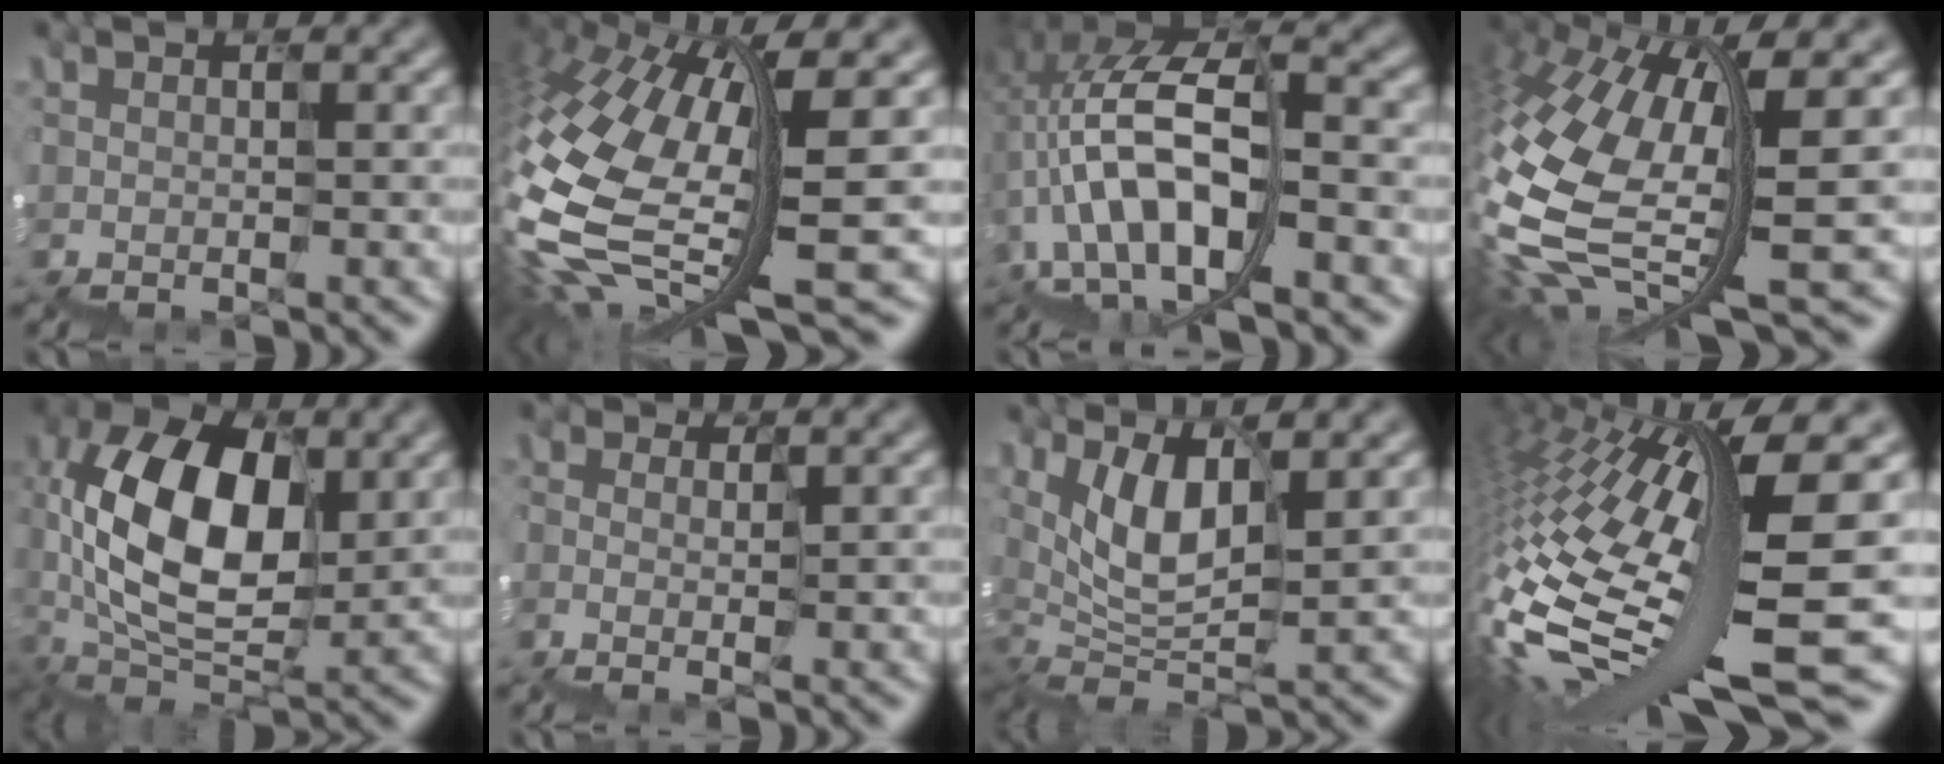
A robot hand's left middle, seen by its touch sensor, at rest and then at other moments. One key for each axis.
{"total": 11.1, "fx": -0.9, "fy": 4.2, "fz": 10.3, "tx": -0.272, "ty": -0.018, "tz": -0.001}
{"total": 8.5, "fx": -1.2, "fy": 4.4, "fz": 7.2, "tx": -0.151, "ty": 0.018, "tz": -0.031}
{"total": 10.2, "fx": -0.3, "fy": 3.7, "fz": 9.5, "tx": -0.250, "ty": -0.018, "tz": 0.008}
{"total": 8.4, "fx": 0.5, "fy": 5.3, "fz": 6.5, "tx": -0.148, "ty": 0.009, "tz": 0.007}
{"total": 1.6, "fx": 0.2, "fy": 1.1, "fz": 1.0, "tx": -0.024, "ty": -0.001, "tz": -0.001}
{"total": 4.8, "fx": 2.0, "fy": 2.2, "fz": 3.8, "tx": -0.109, "ty": 0.002, "tz": 0.035}
{"total": 14.6, "fx": -1.8, "fy": 3.2, "fz": 14.2, "tx": -0.315, "ty": -0.020, "tz": -0.022}